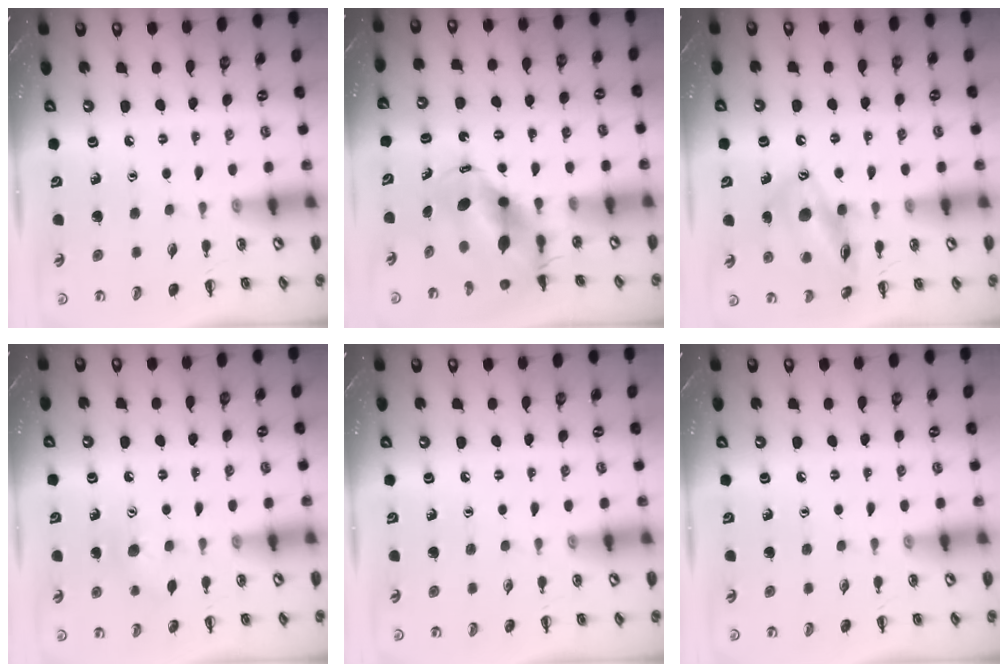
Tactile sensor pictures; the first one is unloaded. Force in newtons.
{"total": 7.1, "press": 6.9, "slide": 1.8}
{"total": 15.5, "press": 15.3, "slide": 2.3}
{"total": 7.5, "press": 7.3, "slide": 1.6}
{"total": 0.0}
{"total": 0.0}